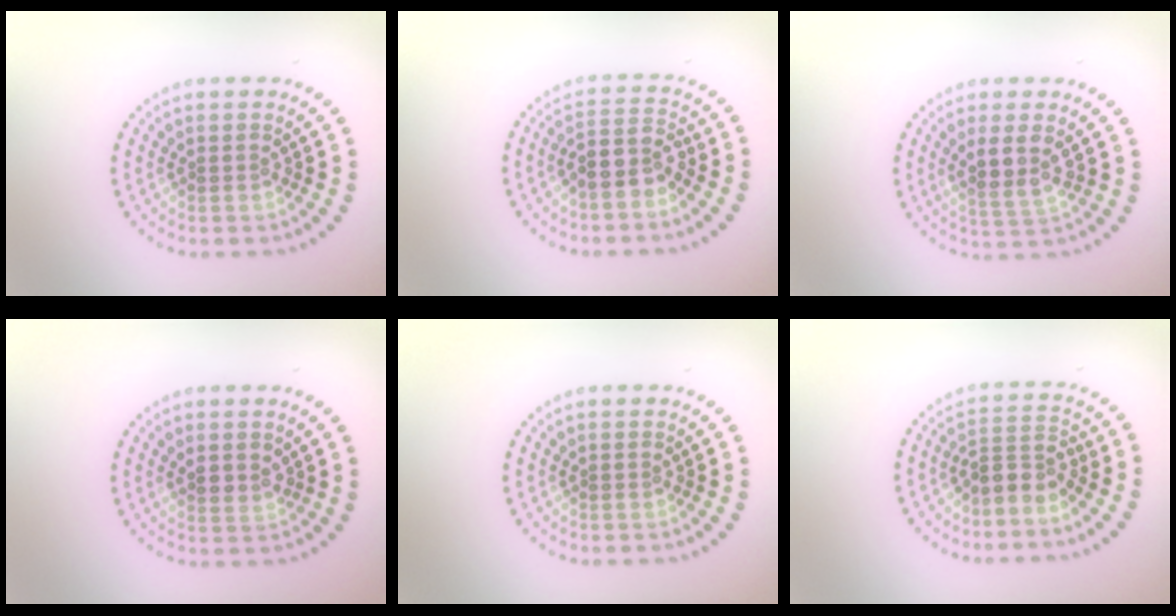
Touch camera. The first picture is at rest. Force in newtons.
{"total": 3.1, "press": 2.6, "slide": 1.6}
{"total": 2.9, "press": 2.4, "slide": 1.5}
{"total": 1.3, "press": 1.2, "slide": 0.6}
{"total": 0.0}
{"total": 2.6, "press": 1.9, "slide": 1.8}